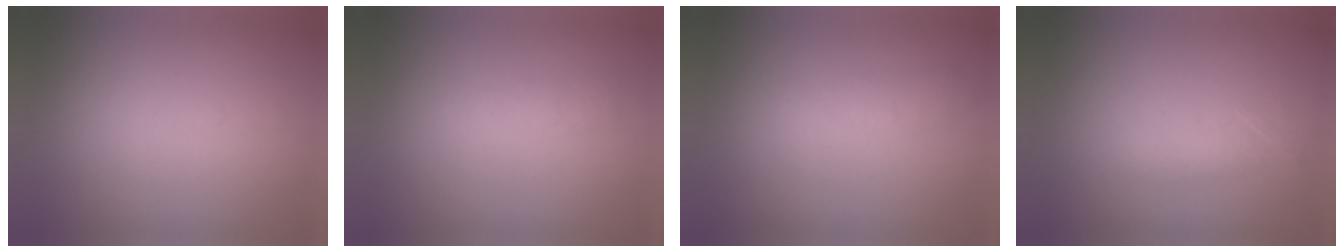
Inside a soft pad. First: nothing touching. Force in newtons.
{"total": 1.3}
{"total": 1.8}
{"total": 1.7}